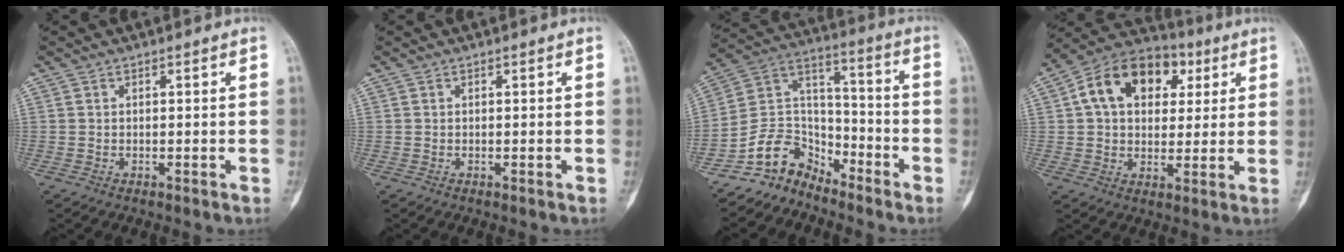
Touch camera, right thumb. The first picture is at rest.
{"total": 0.0}
{"total": 10.3, "force": [-8.4, 5.8, 1.2], "torque": [0.006, 0.105, -0.172]}
{"total": 16.4, "force": [4.9, 11.4, 10.7], "torque": [-0.144, 0.014, 0.072]}